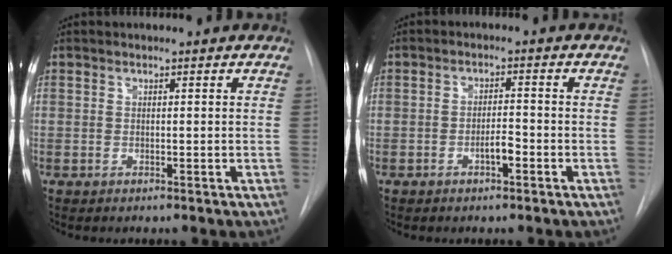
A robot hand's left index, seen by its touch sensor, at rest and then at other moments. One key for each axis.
{"total": 2.6, "fx": -1.2, "fy": 0.7, "fz": 2.2, "tx": -0.036, "ty": 0.002, "tz": -0.020}